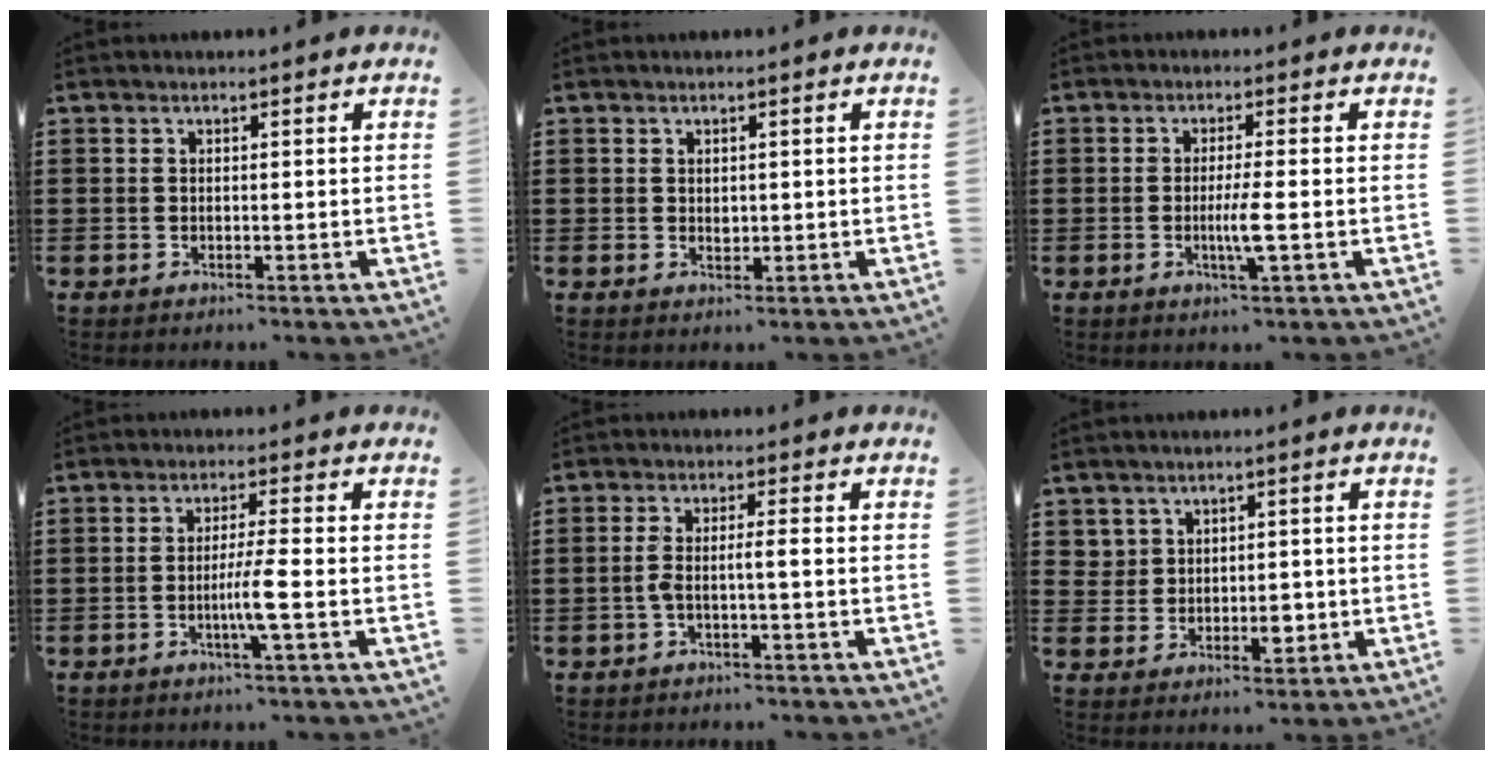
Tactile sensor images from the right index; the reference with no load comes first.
{"total": 1.0, "force": [0.2, 0.8, 0.5], "torque": [-0.011, 0.005, 0.004]}
{"total": 3.9, "force": [-0.9, 0.0, 3.8], "torque": [-0.073, -0.011, -0.021]}
{"total": 4.6, "force": [-1.3, -0.5, 4.3], "torque": [-0.083, -0.014, -0.029]}
{"total": 3.0, "force": [-1.0, 0.0, 2.9], "torque": [-0.068, -0.008, -0.024]}
{"total": 3.8, "force": [0.7, 3.2, 2.0], "torque": [-0.040, 0.005, 0.011]}